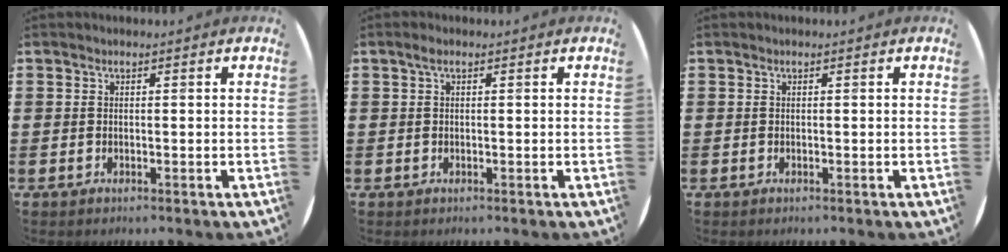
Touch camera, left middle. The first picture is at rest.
{"total": 0.7, "force": [0.3, 0.3, 0.5], "torque": [-0.012, 0.004, 0.004]}
{"total": 0.0}